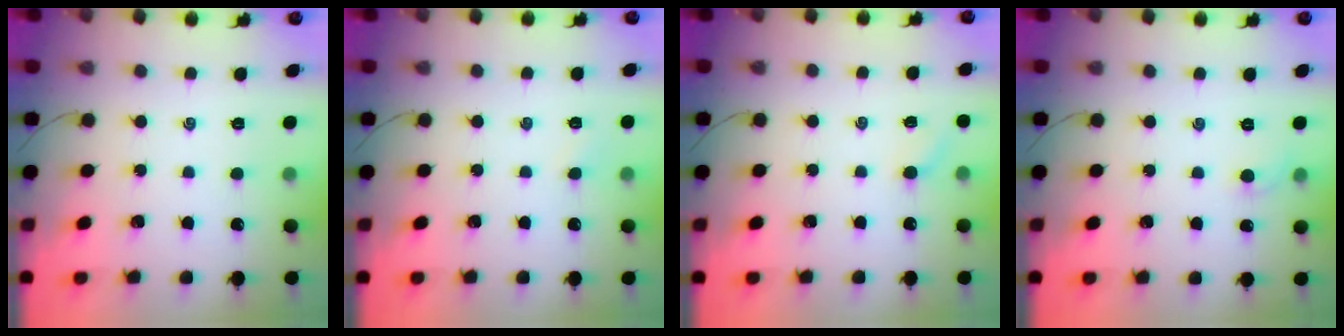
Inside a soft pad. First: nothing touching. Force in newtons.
{"total": 2.5, "press": 2.3, "slide": 0.8}
{"total": 3.2, "press": 3.0, "slide": 1.1}
{"total": 4.0, "press": 3.8, "slide": 1.3}